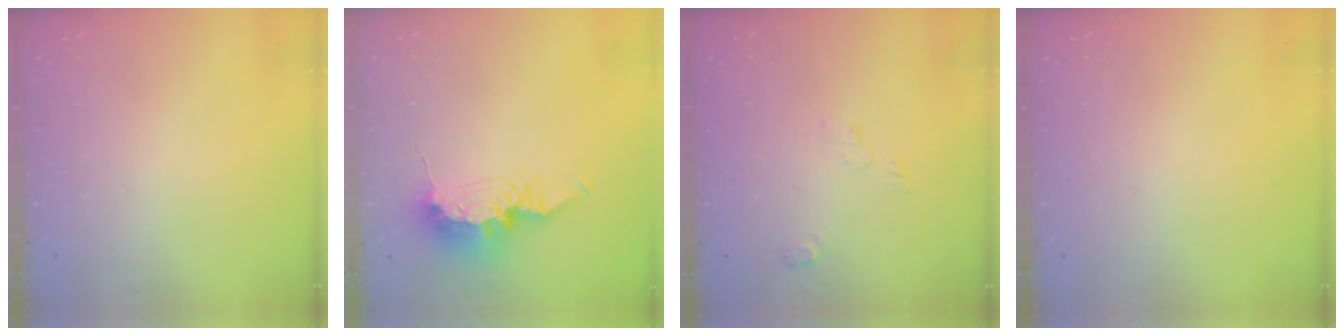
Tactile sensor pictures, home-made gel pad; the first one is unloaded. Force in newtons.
{"total": 11.6, "press": 11.6, "slide": 1.0}
{"total": 4.1, "press": 4.1, "slide": 0.3}
{"total": 0.0}